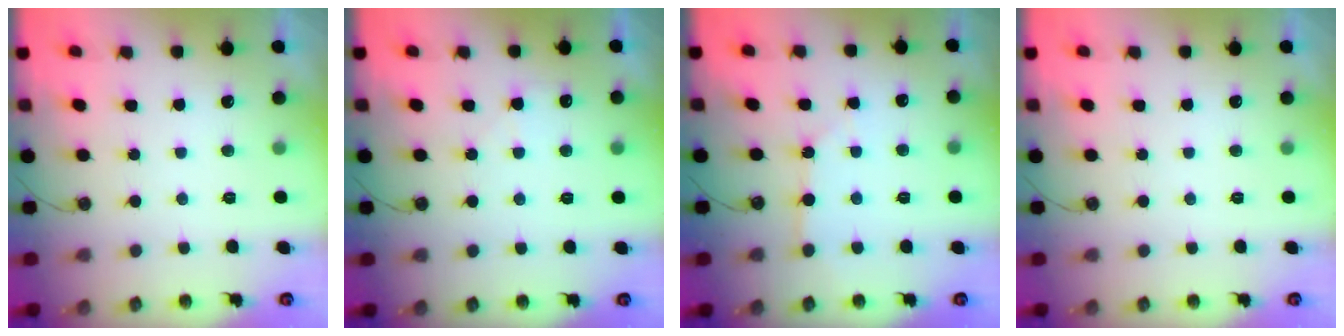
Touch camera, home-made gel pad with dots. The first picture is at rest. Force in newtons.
{"total": 4.9, "press": 4.8, "slide": 0.8}
{"total": 3.6, "press": 3.6, "slide": 0.5}
{"total": 0.0}